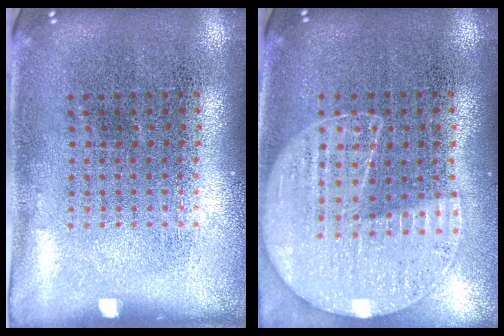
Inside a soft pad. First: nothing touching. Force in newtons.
{"total": 1.2, "press": 1.1, "slide": 0.2}